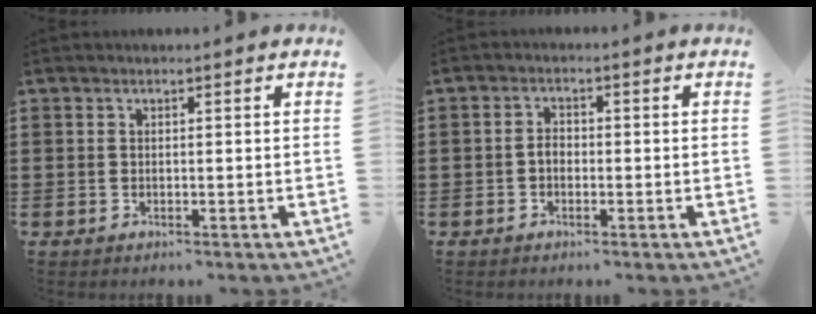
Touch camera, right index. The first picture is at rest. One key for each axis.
{"total": 2.0, "fx": -0.5, "fy": 1.3, "fz": 1.4, "tx": -0.028, "ty": 0.004, "tz": -0.012}